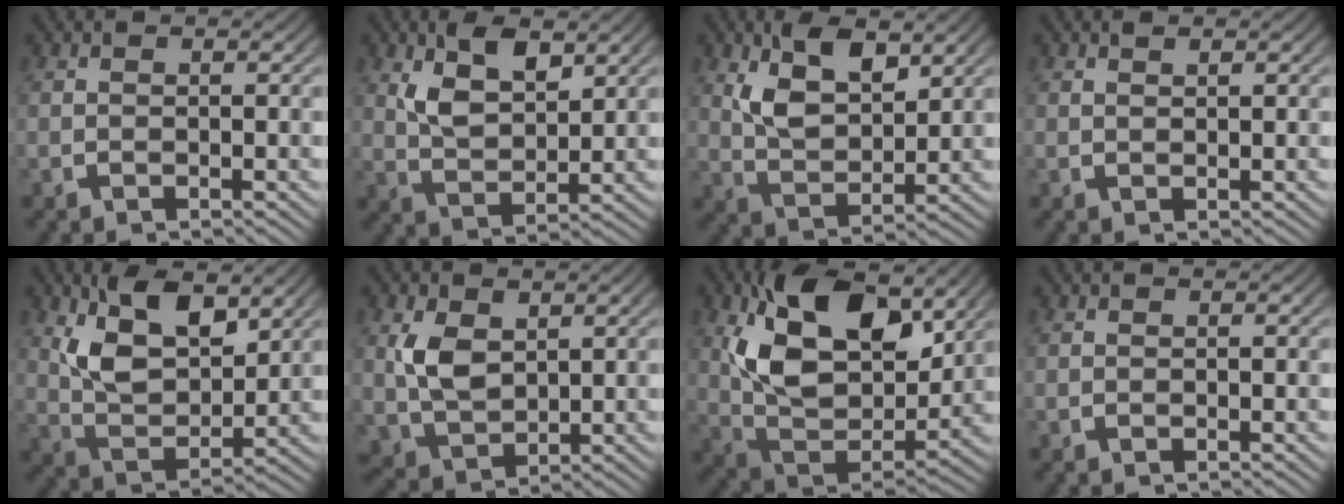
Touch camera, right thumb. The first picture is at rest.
{"total": 5.5, "force": [2.3, 2.9, 4.0], "torque": [-0.079, -0.011, 0.053]}
{"total": 6.2, "force": [2.2, 3.4, 4.6], "torque": [-0.093, -0.014, 0.052]}
{"total": 0.7, "force": [0.6, 0.1, 0.3], "torque": [0.001, -0.001, 0.015]}
{"total": 8.7, "force": [2.3, 5.3, 6.5], "torque": [-0.131, -0.016, 0.049]}
{"total": 5.6, "force": [0.9, 4.1, 3.7], "torque": [-0.089, -0.027, 0.033]}
{"total": 15.3, "force": [2.9, 9.6, 11.5], "torque": [-0.241, -0.030, 0.056]}
{"total": 0.0}